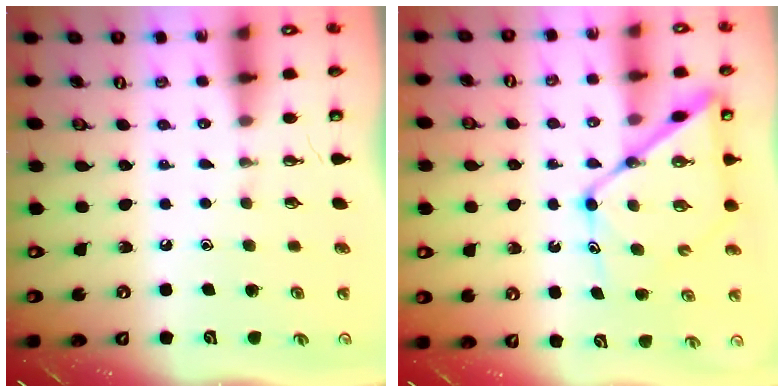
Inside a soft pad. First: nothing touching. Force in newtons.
{"total": 14.2, "press": 14.1, "slide": 1.4}